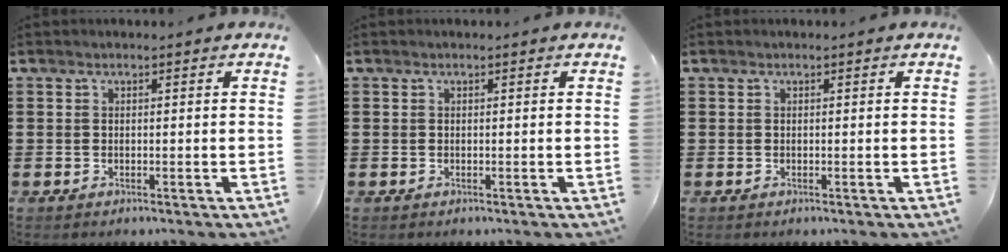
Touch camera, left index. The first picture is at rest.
{"total": 0.0}
{"total": 0.0}